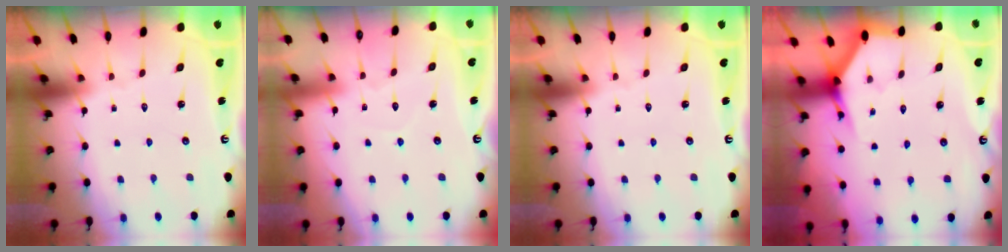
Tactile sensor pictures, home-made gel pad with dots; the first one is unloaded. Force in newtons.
{"total": 4.5, "press": 4.5, "slide": 0.4}
{"total": 0.0}
{"total": 3.8, "press": 3.8, "slide": 0.2}